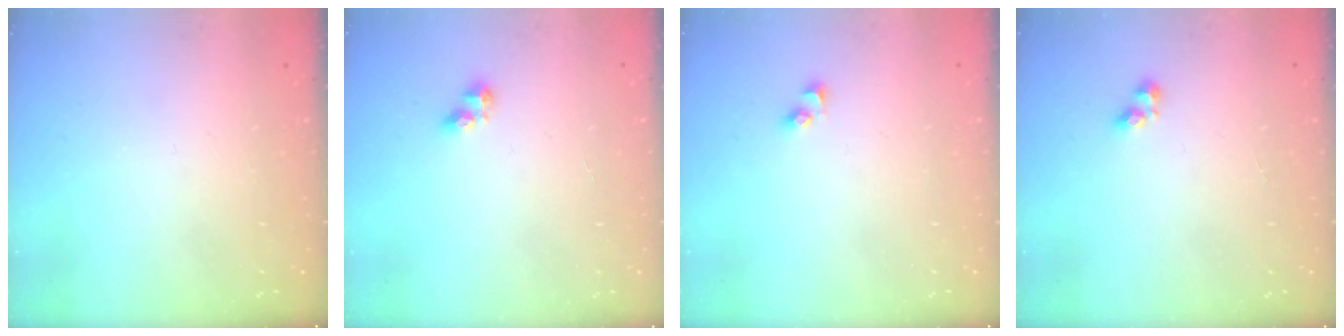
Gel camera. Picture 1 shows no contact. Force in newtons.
{"total": 3.4, "press": 3.4, "slide": 0.5}
{"total": 2.3, "press": 2.3, "slide": 0.2}
{"total": 3.0, "press": 2.9, "slide": 0.6}